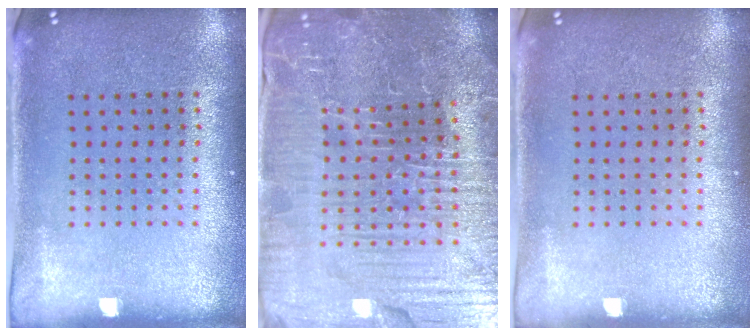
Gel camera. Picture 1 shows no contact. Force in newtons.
{"total": 5.7, "press": 5.4, "slide": 1.7}
{"total": 0.0}